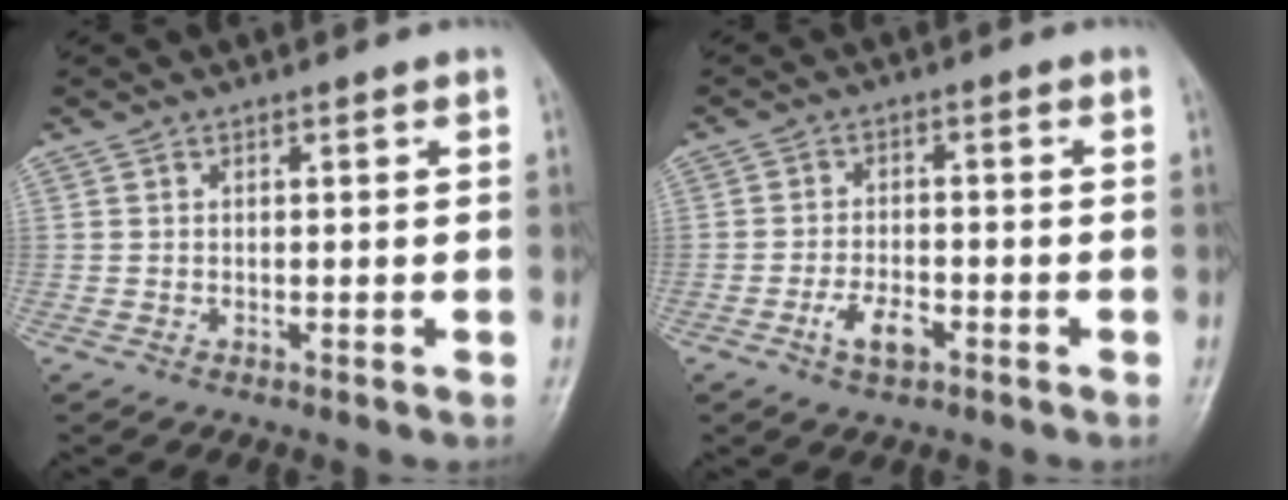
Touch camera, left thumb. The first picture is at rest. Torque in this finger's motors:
{"motor_torque": [-0.30, 0.51, 0.51, 0.29, 0.06]}